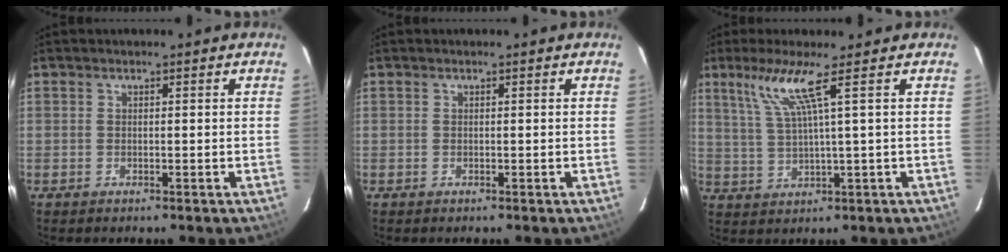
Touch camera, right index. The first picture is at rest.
{"total": 0.0}
{"total": 6.4, "force": [3.4, -1.3, 5.3], "torque": [-0.102, -0.006, 0.075]}